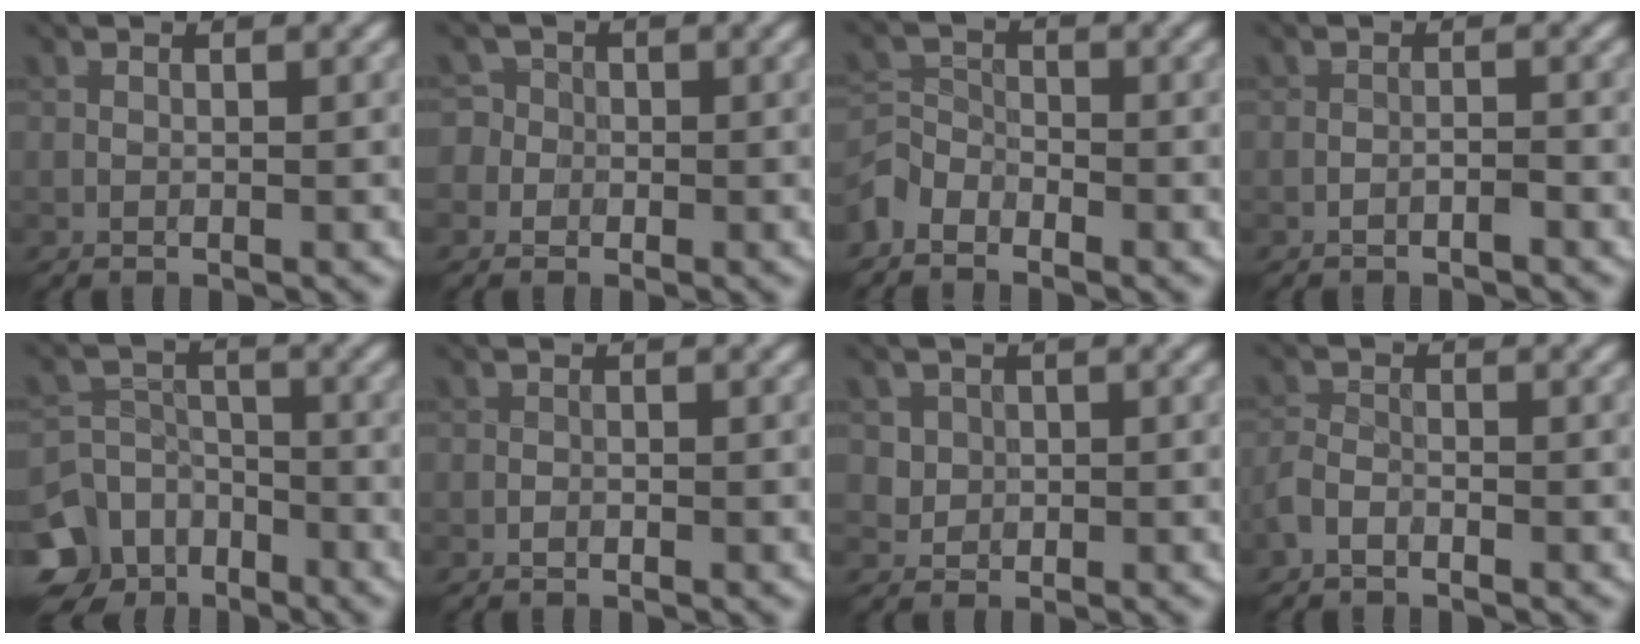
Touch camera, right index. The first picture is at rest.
{"total": 5.0, "force": [-0.3, 4.8, 1.4], "torque": [-0.016, 0.029, -0.040]}
{"total": 2.7, "force": [-2.2, 1.5, 0.4], "torque": [-0.010, 0.004, -0.058]}
{"total": 0.6, "force": [-0.4, -0.1, 0.4], "torque": [-0.007, 0.002, -0.006]}
{"total": 10.5, "force": [-6.8, 7.6, 2.5], "torque": [-0.045, -0.027, -0.129]}
{"total": 0.0}
{"total": 2.1, "force": [0.7, 1.9, 0.6], "torque": [-0.010, -0.004, 0.031]}
{"total": 1.8, "force": [-1.3, 0.9, 0.8], "torque": [-0.017, 0.001, -0.034]}